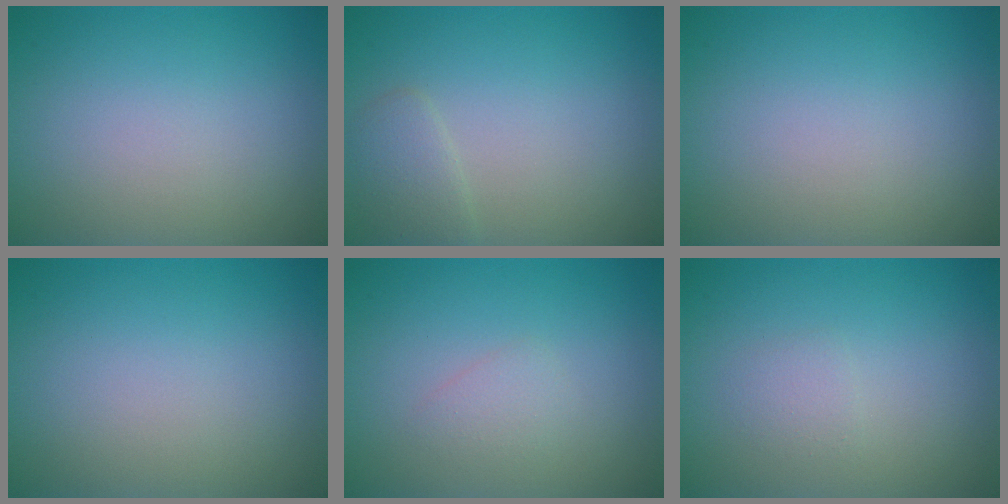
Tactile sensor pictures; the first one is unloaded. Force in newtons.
{"total": 1.7, "press": 1.7, "slide": 0.0}
{"total": 0.0}
{"total": 0.0}
{"total": 1.1, "press": 1.1, "slide": 0.0}
{"total": 1.1, "press": 1.0, "slide": 0.1}